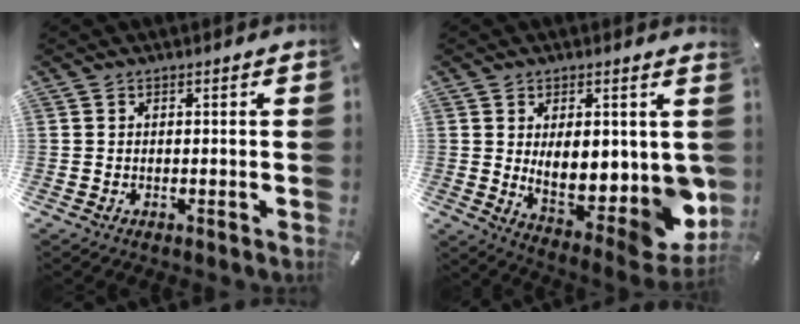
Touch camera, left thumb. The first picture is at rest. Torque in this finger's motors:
{"motor_torque": [0.46, 2.07, 1.56, -1.20, 0.23]}